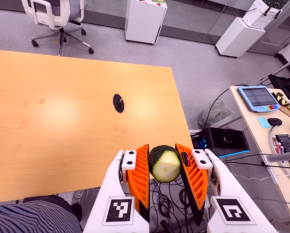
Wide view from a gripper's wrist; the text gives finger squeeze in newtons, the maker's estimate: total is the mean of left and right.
{"total": 9.7, "left": 9.0, "right": 10.3}